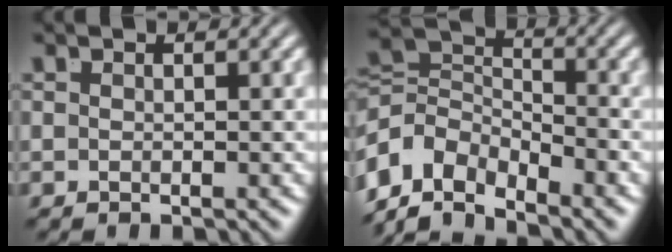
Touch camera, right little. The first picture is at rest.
{"total": 8.9, "force": [-2.3, 7.0, 5.0], "torque": [-0.109, -0.041, -0.037]}